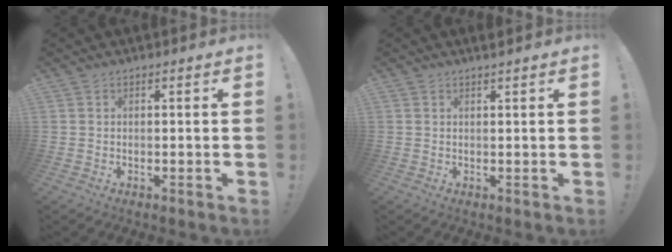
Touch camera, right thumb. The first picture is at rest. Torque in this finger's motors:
{"motor_torque": [0.18, 0.26, -0.18, -0.14, 0.00]}